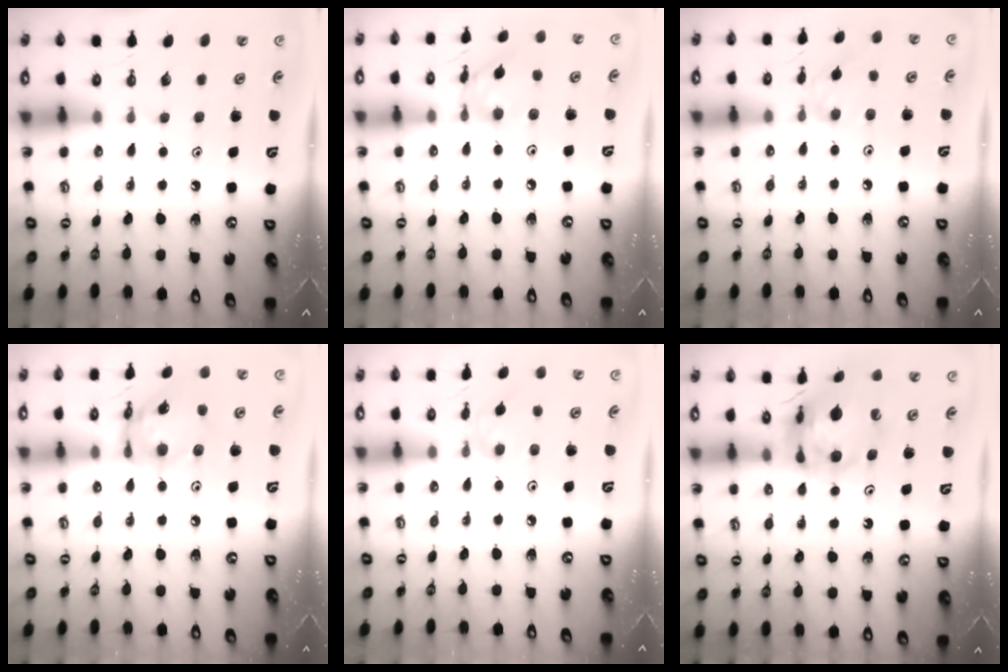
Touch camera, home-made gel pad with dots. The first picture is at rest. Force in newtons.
{"total": 10.5, "press": 10.4, "slide": 0.8}
{"total": 4.8, "press": 4.8, "slide": 0.7}
{"total": 14.0, "press": 13.9, "slide": 1.3}
{"total": 2.7, "press": 2.7, "slide": 0.6}
{"total": 13.0, "press": 13.0, "slide": 1.5}